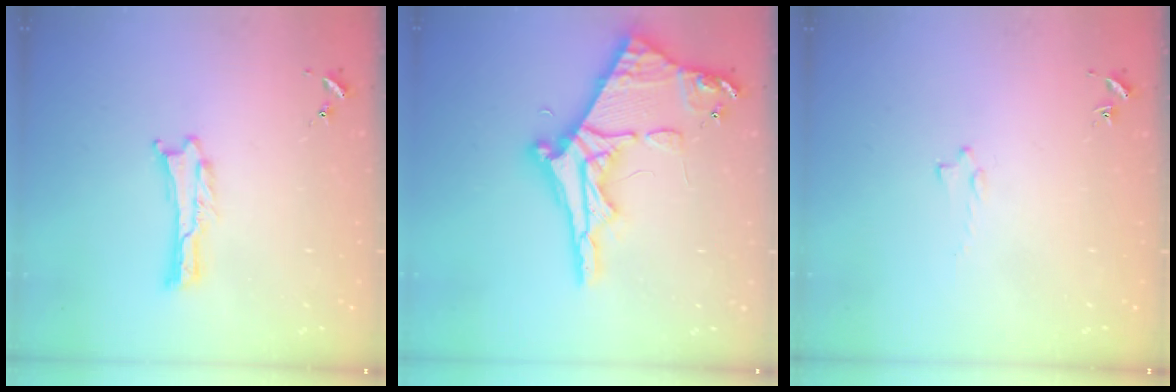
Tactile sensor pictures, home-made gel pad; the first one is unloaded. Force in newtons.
{"total": 10.0, "press": 10.0, "slide": 0.8}
{"total": 0.8, "press": 0.7, "slide": 0.2}